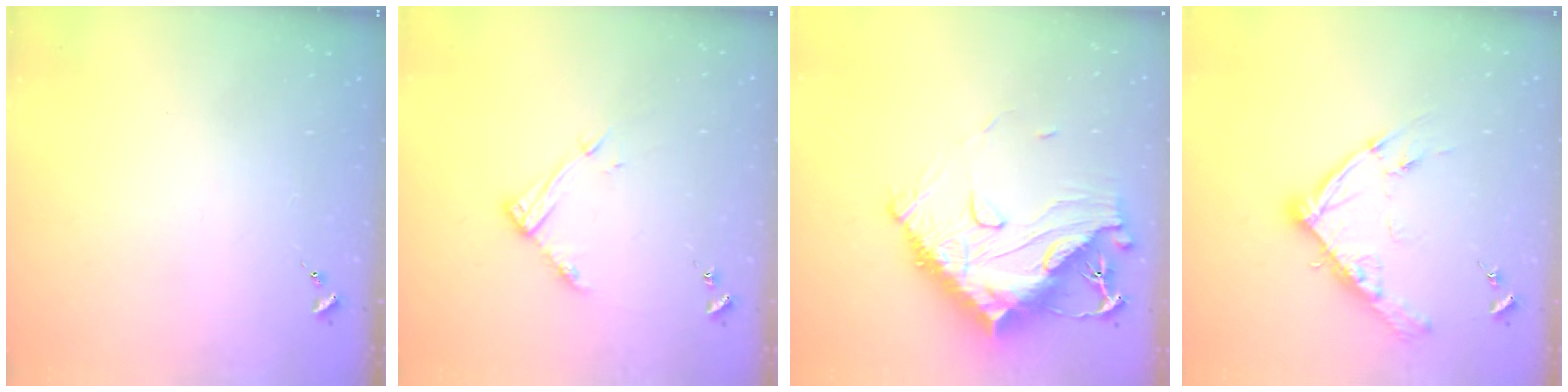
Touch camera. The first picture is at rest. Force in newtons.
{"total": 11.0, "press": 11.0, "slide": 0.8}
{"total": 20.5, "press": 20.4, "slide": 1.8}
{"total": 13.3, "press": 13.2, "slide": 1.2}